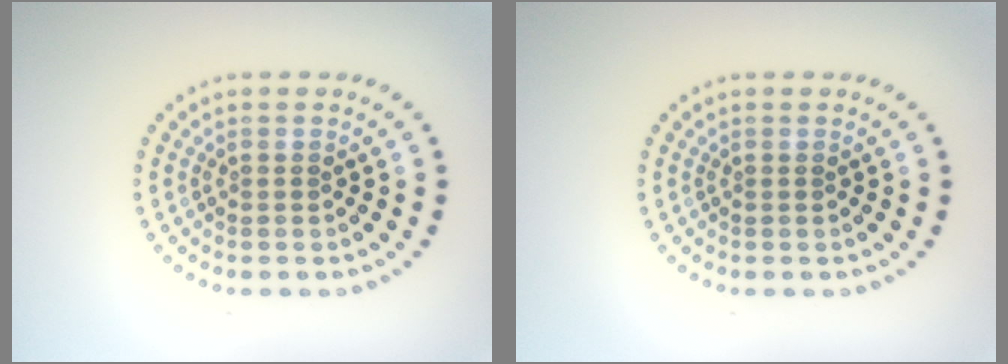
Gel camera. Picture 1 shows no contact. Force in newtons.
{"total": 0.0}